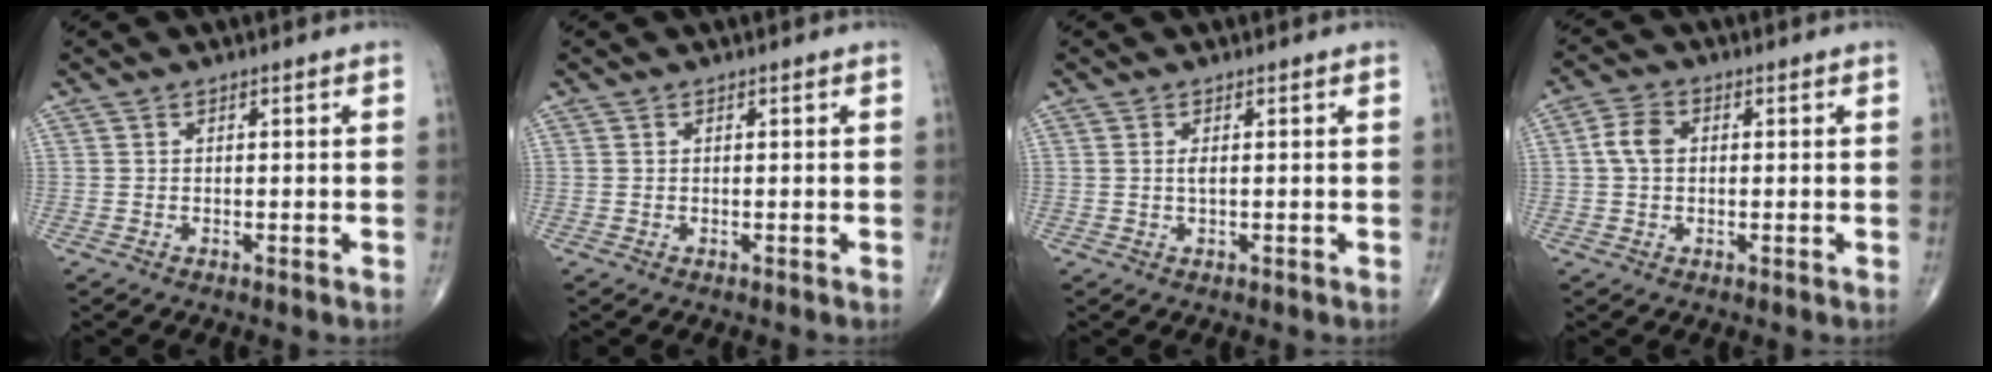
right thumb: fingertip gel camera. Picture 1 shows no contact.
{"total": 0.0}
{"total": 0.9, "force": [0.2, 0.2, 0.9], "torque": [-0.023, -0.001, 0.005]}
{"total": 4.4, "force": [0.4, 3.2, 3.0], "torque": [-0.061, 0.011, 0.002]}